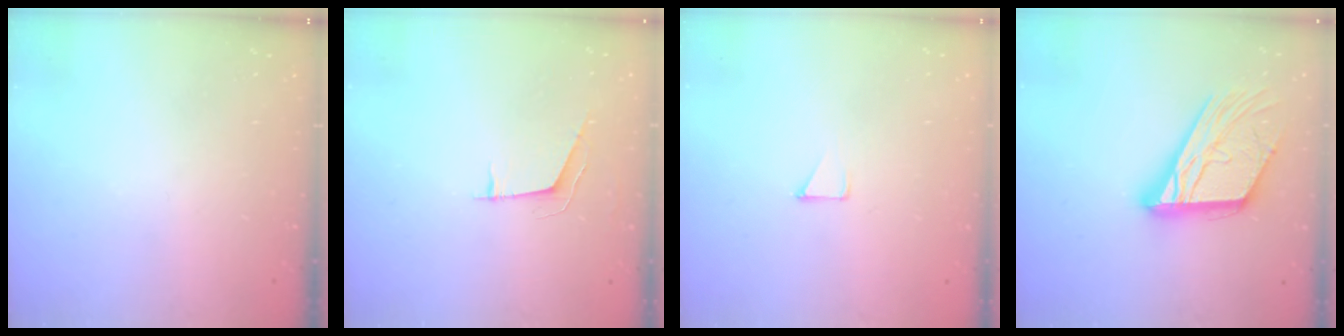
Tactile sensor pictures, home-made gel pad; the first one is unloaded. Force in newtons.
{"total": 5.4, "press": 4.9, "slide": 2.4}
{"total": 3.4, "press": 3.4, "slide": 0.3}
{"total": 19.7, "press": 19.6, "slide": 1.8}